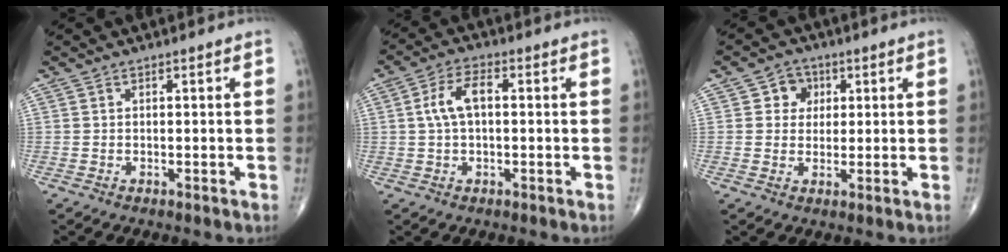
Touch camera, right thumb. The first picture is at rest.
{"total": 6.0, "force": [0.6, 3.0, 5.2], "torque": [-0.108, 0.018, 0.006]}
{"total": 4.5, "force": [1.3, 4.0, 1.4], "torque": [0.008, 0.002, 0.015]}